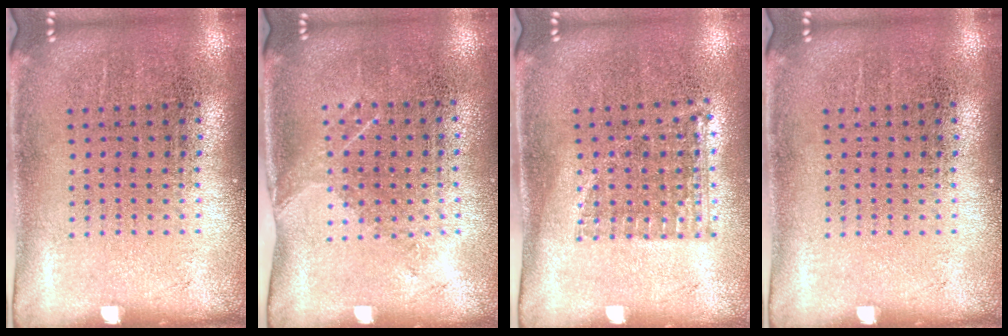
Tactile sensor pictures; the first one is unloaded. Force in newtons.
{"total": 1.1, "press": 1.0, "slide": 0.6}
{"total": 1.0, "press": 0.9, "slide": 0.5}
{"total": 0.0}